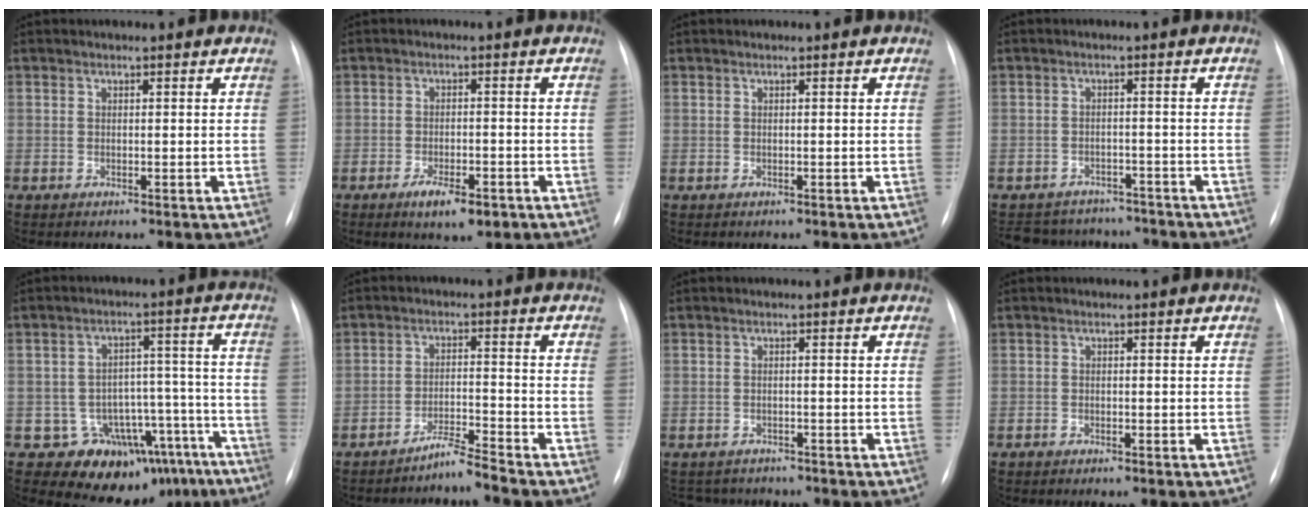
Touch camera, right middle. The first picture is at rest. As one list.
[{"total": 5.3, "force": [-3.1, 1.8, 3.9], "torque": [-0.065, -0.005, -0.042]}, {"total": 0.0}, {"total": 11.7, "force": [-10.6, 4.5, 2.2], "torque": [-0.044, 0.017, -0.132]}, {"total": 13.6, "force": [-9.7, 9.0, 3.1], "torque": [0.004, 0.082, -0.116]}, {"total": 3.9, "force": [-3.6, -1.2, 0.8], "torque": [-0.014, -0.019, -0.067]}, {"total": 4.8, "force": [-4.5, 1.6, 0.1], "torque": [0.000, 0.002, -0.062]}, {"total": 0.9, "force": [-0.7, 0.3, 0.4], "torque": [-0.009, -0.001, -0.011]}]